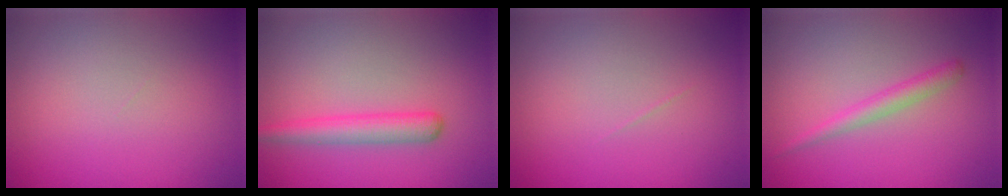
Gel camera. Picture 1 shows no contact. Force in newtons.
{"total": 2.9, "press": 2.9, "slide": 0.1}
{"total": 0.0}
{"total": 1.8, "press": 1.8, "slide": 0.0}